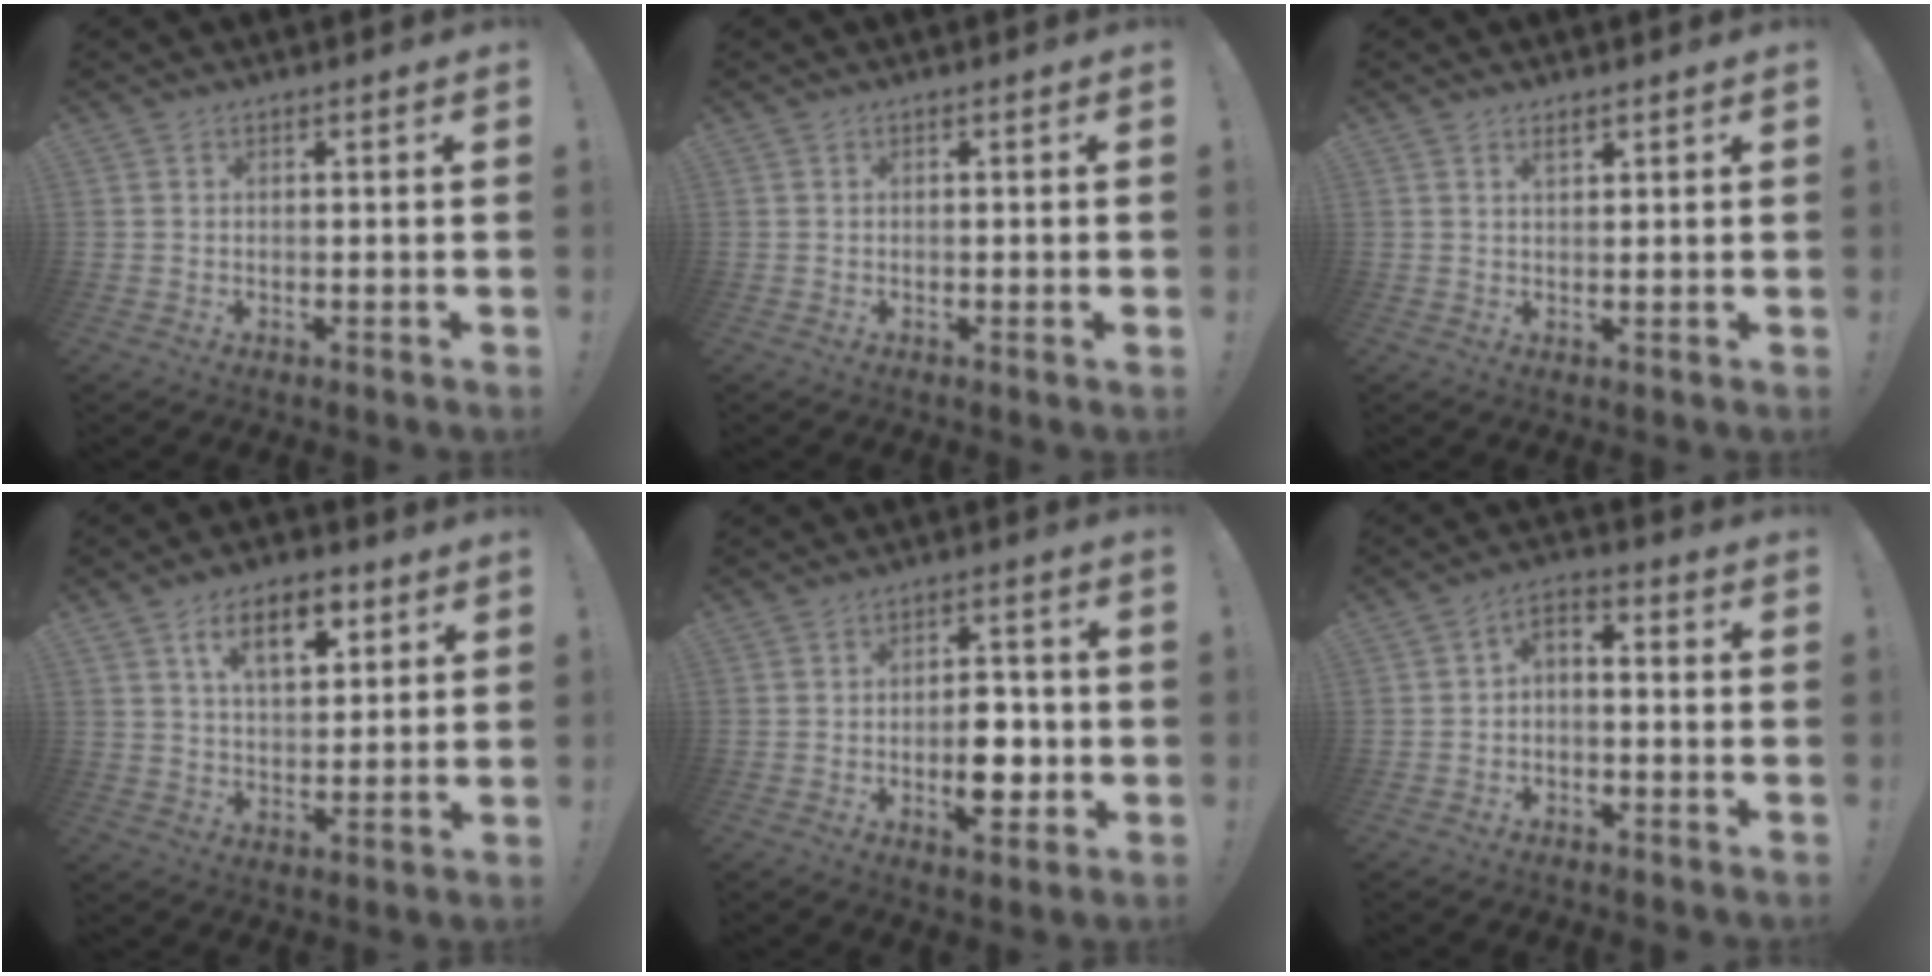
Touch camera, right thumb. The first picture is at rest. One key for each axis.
{"total": 1.0, "fx": -0.3, "fy": -0.5, "fz": 0.8, "tx": -0.016, "ty": -0.001, "tz": -0.004}
{"total": 1.8, "fx": 1.5, "fy": 0.8, "fz": 0.7, "tx": -0.008, "ty": -0.003, "tz": 0.026}
{"total": 11.6, "fx": 5.7, "fy": 6.1, "fz": 8.0, "tx": -0.126, "ty": -0.004, "tz": 0.101}
{"total": 9.0, "fx": -2.3, "fy": 4.7, "fz": 7.3, "tx": -0.098, "ty": 0.012, "tz": -0.034}
{"total": 4.2, "fx": -3.1, "fy": 1.9, "fz": 2.1, "tx": -0.040, "ty": 0.011, "tz": -0.056}